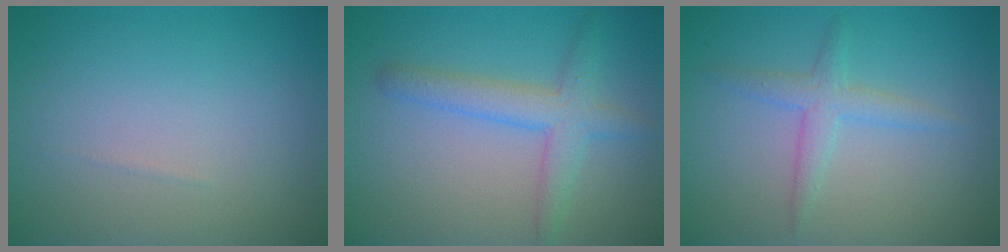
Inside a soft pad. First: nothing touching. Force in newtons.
{"total": 3.6, "press": 3.6, "slide": 0.1}
{"total": 2.2, "press": 2.2, "slide": 0.2}